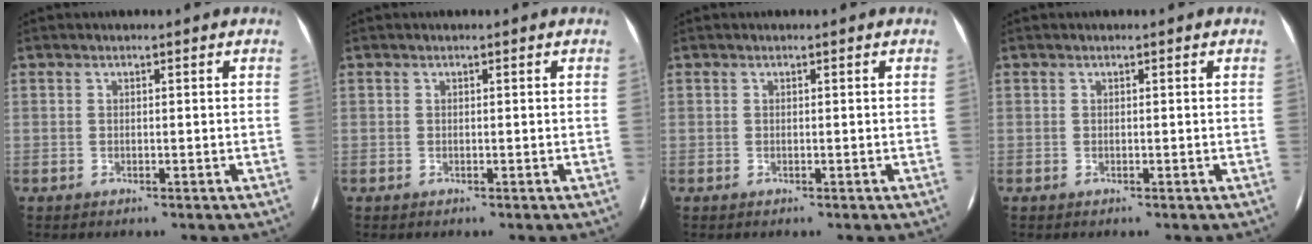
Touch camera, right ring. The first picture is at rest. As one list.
[{"total": 0.0}, {"total": 0.0}, {"total": 0.0}]